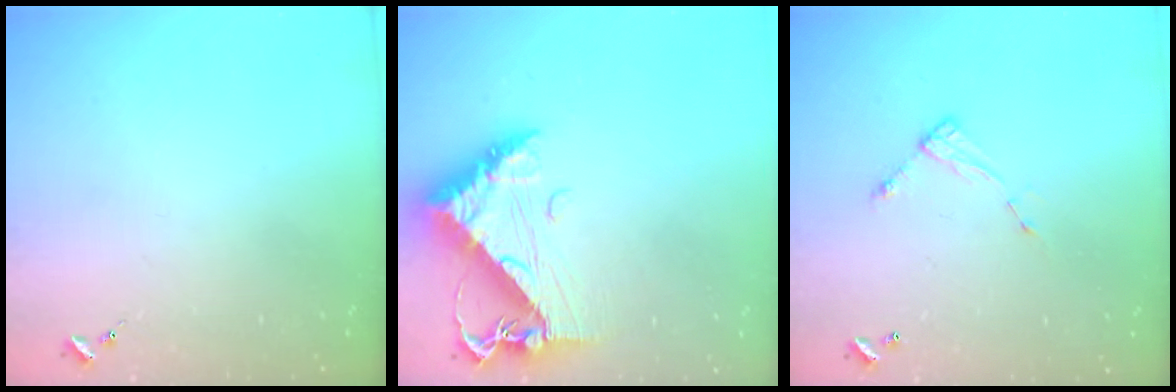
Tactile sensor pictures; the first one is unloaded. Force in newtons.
{"total": 11.4, "press": 11.3, "slide": 1.4}
{"total": 6.6, "press": 6.6, "slide": 0.5}